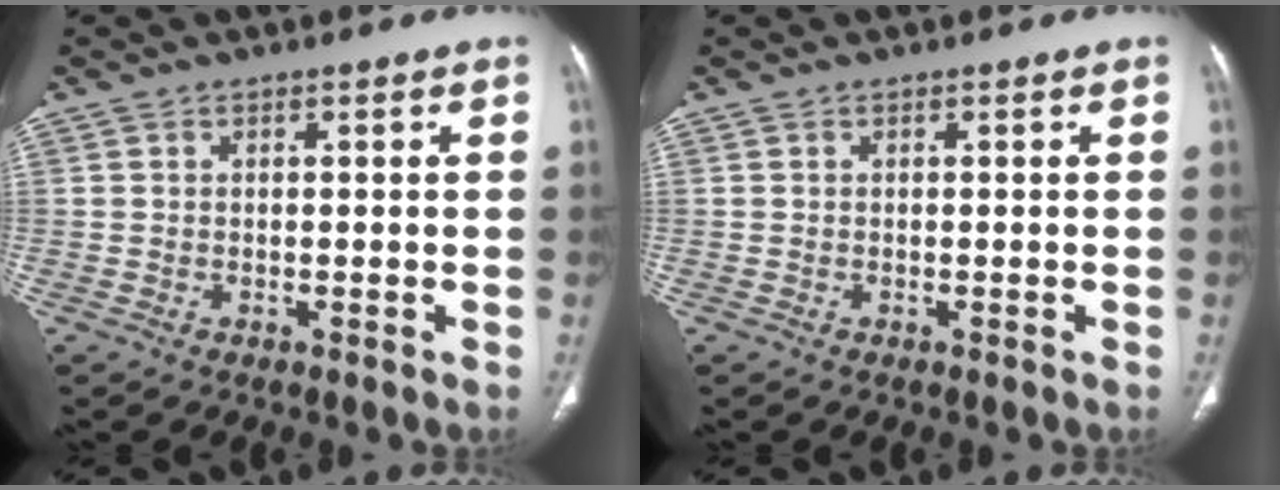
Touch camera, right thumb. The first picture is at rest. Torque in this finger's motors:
{"motor_torque": [0.00, 0.00, -0.24, 0.24, 0.00]}